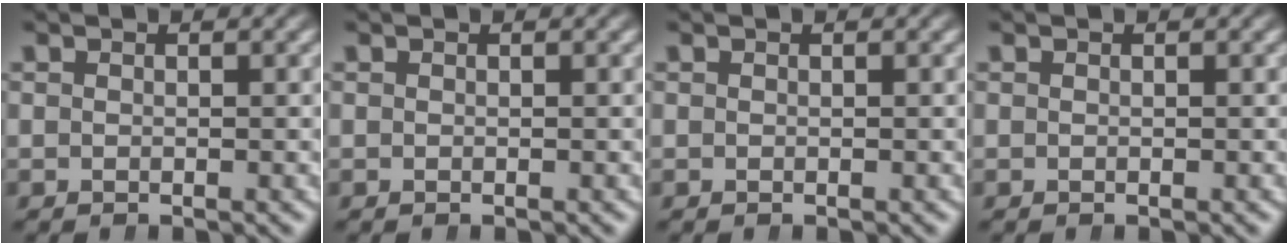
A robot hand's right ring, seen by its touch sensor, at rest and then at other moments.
{"total": 0.0}
{"total": 0.0}
{"total": 0.0}